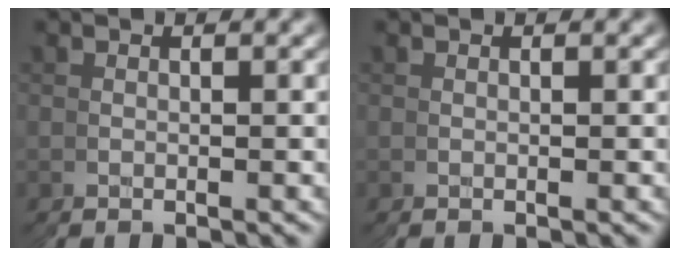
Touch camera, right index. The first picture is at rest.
{"total": 0.0}